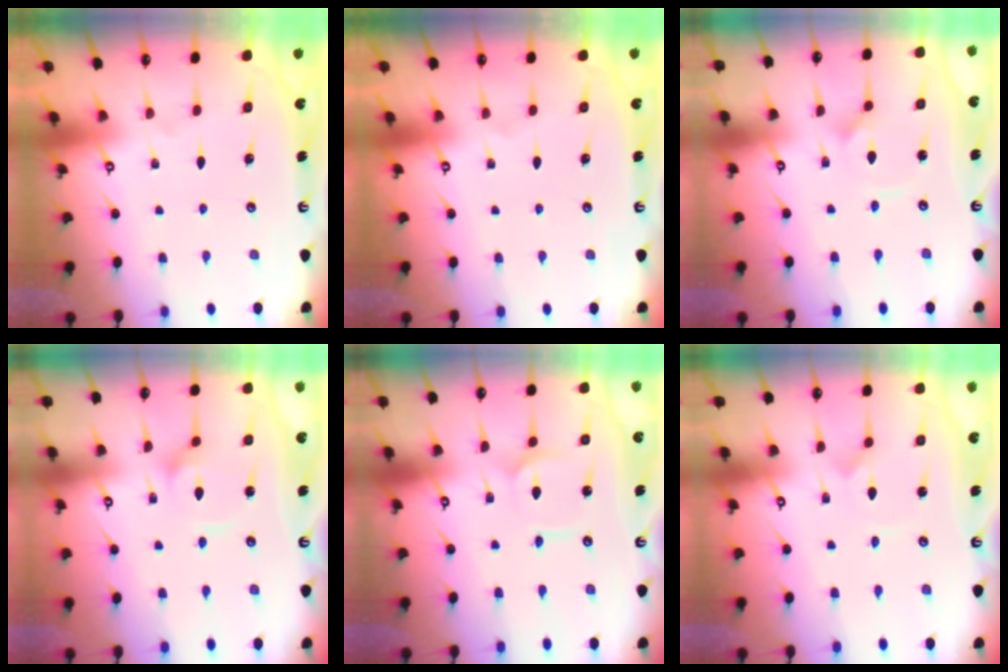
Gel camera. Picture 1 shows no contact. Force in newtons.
{"total": 0.0}
{"total": 2.9, "press": 2.9, "slide": 0.1}
{"total": 2.7, "press": 2.7, "slide": 0.3}
{"total": 2.5, "press": 2.5, "slide": 0.1}
{"total": 0.0}